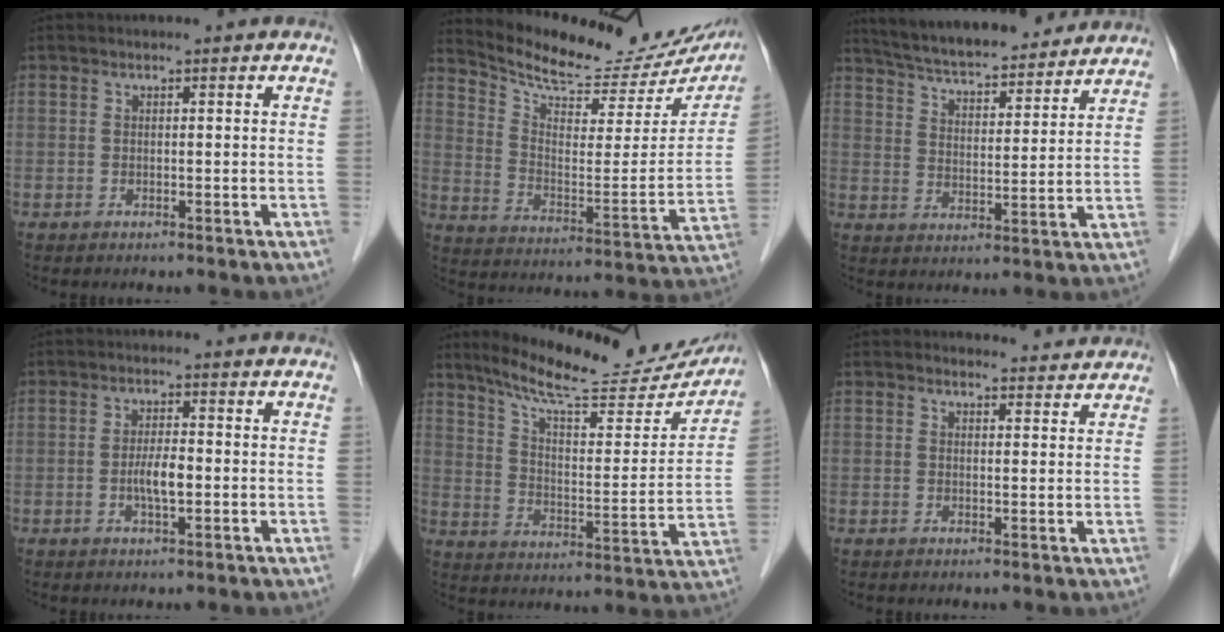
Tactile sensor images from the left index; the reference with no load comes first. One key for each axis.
{"total": 21.6, "fx": 19.9, "fy": 5.3, "fz": 6.3, "tx": -0.095, "ty": -0.046, "tz": 0.271}
{"total": 19.3, "fx": 17.5, "fy": 3.6, "fz": 7.1, "tx": -0.118, "ty": 0.025, "tz": 0.258}
{"total": 3.5, "fx": -0.7, "fy": 0.8, "fz": 3.3, "tx": -0.066, "ty": 0.000, "tz": -0.012}
{"total": 22.6, "fx": 20.3, "fy": 3.8, "fz": 9.2, "tx": -0.135, "ty": -0.028, "tz": 0.277}
{"total": 3.5, "fx": 3.4, "fy": 0.9, "fz": -0.2, "tx": -0.004, "ty": 0.003, "tz": 0.035}